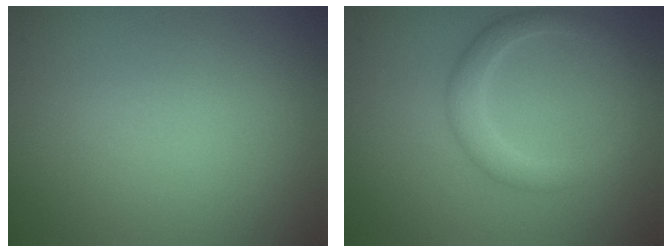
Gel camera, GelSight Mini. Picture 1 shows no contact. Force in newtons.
{"total": 2.8, "press": 2.8, "slide": 0.2}